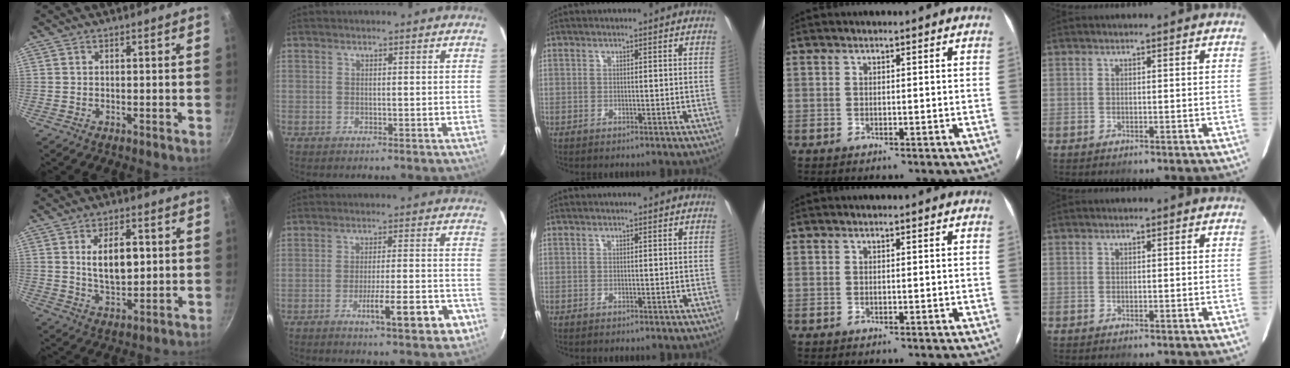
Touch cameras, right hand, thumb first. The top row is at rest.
{"thumb": {"total": 9.0, "force": [1.5, 4.8, 7.4], "torque": [-0.103, -0.009, 0.033]}, "index": {"total": 10.3, "force": [-4.9, 1.4, 8.9], "torque": [-0.123, -0.001, -0.064]}}